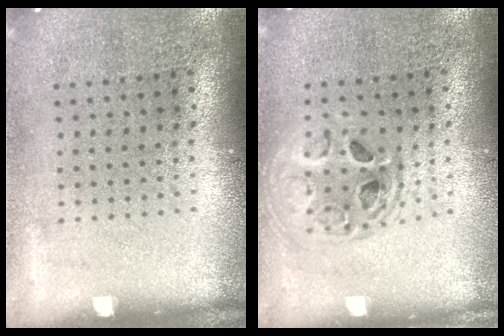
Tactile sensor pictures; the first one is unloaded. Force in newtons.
{"total": 1.5, "press": 1.2, "slide": 0.8}